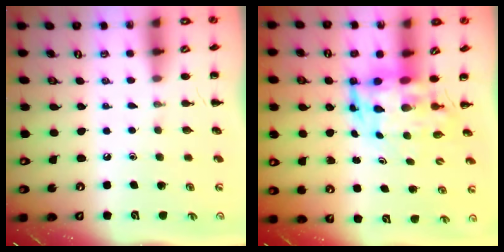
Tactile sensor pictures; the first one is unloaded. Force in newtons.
{"total": 5.5, "press": 5.2, "slide": 1.7}